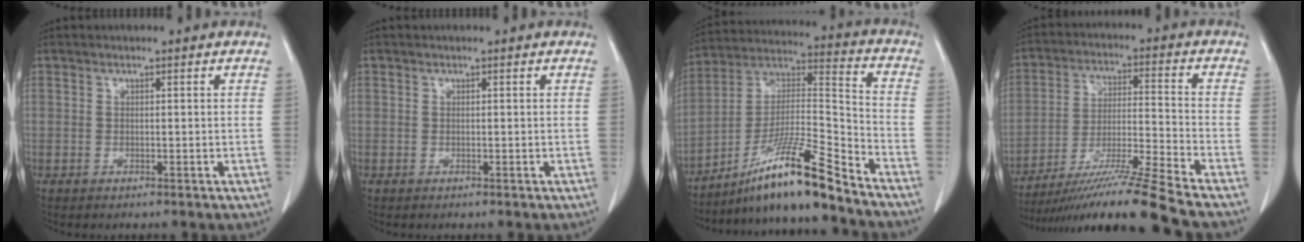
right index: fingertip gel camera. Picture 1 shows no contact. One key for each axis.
{"total": 0.0}
{"total": 15.6, "fx": -12.0, "fy": -1.0, "fz": 9.9, "tx": -0.178, "ty": 0.008, "tz": -0.213}
{"total": 16.3, "fx": -13.8, "fy": -3.2, "fz": 8.0, "tx": -0.149, "ty": -0.018, "tz": -0.239}